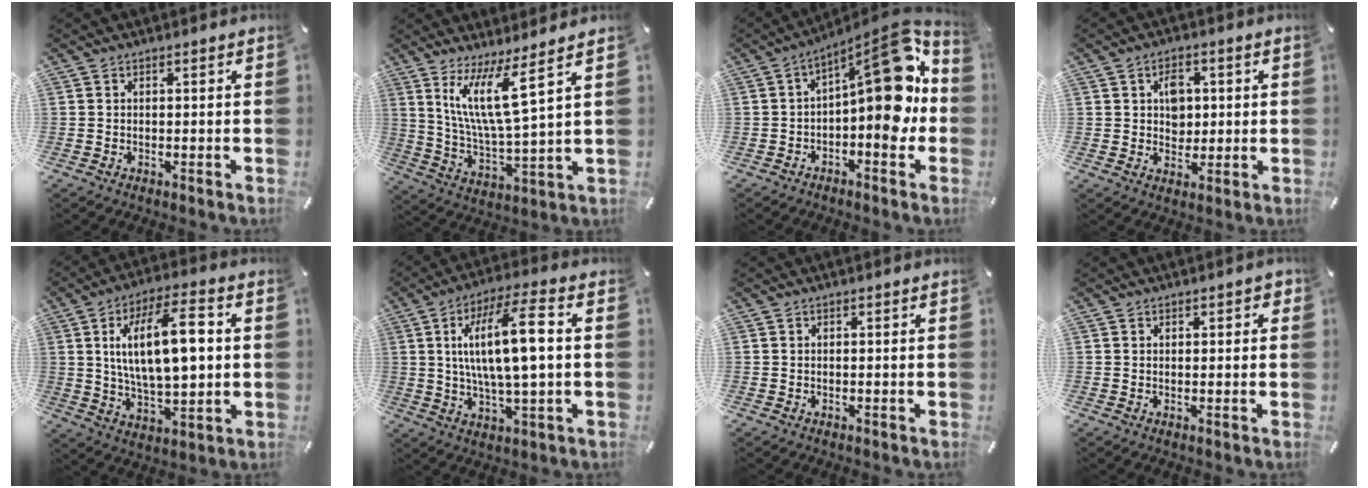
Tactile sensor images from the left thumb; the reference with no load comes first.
{"total": 12.7, "force": [7.3, 1.7, 10.3], "torque": [-0.222, -0.029, 0.122]}
{"total": 17.2, "force": [2.6, 7.3, 15.4], "torque": [-0.188, -0.029, 0.041]}
{"total": 5.8, "force": [1.0, 4.8, 3.1], "torque": [-0.028, -0.005, 0.009]}
{"total": 17.6, "force": [3.1, 7.7, 15.5], "torque": [-0.267, -0.004, 0.045]}
{"total": 15.4, "force": [2.3, 4.3, 14.7], "torque": [-0.276, 0.003, 0.032]}
{"total": 0.0}
{"total": 1.0, "force": [0.5, 0.7, 0.5], "torque": [-0.002, 0.001, 0.006]}